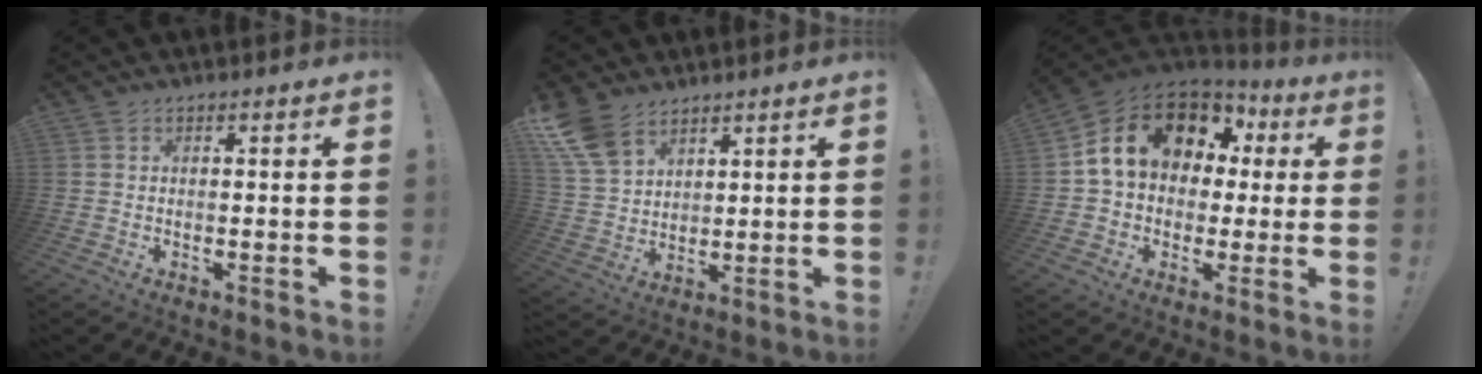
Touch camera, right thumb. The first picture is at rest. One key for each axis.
{"total": 10.8, "fx": 7.5, "fy": 6.0, "fz": 5.0, "tx": -0.112, "ty": -0.038, "tz": 0.152}
{"total": 16.4, "fx": 5.7, "fy": 12.0, "fz": 9.7, "tx": -0.162, "ty": -0.009, "tz": 0.114}